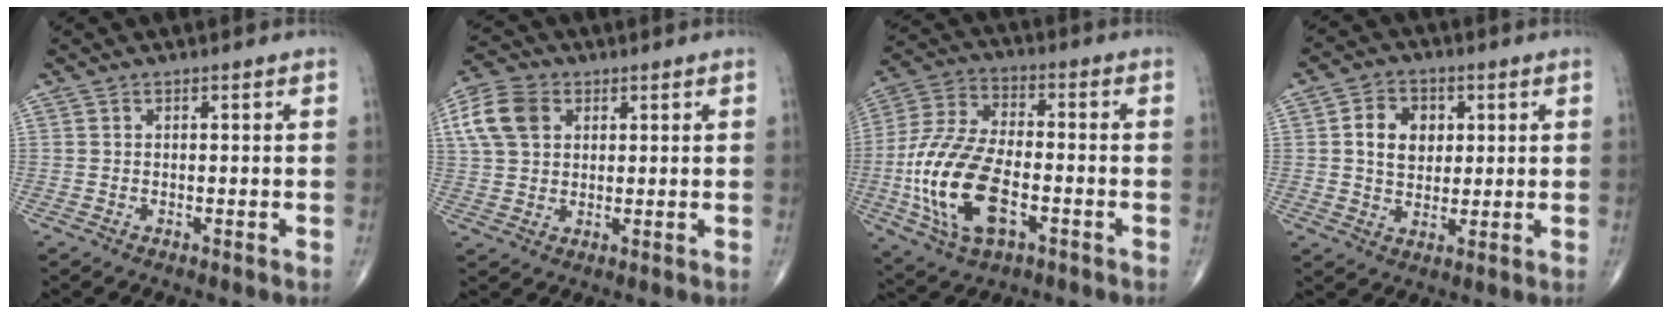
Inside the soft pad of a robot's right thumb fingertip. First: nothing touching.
{"total": 9.6, "force": [3.2, 7.0, 5.8], "torque": [-0.104, 0.007, 0.055]}
{"total": 18.5, "force": [-4.9, 9.5, 15.1], "torque": [-0.308, 0.017, -0.087]}
{"total": 8.2, "force": [1.8, 6.3, 4.9], "torque": [-0.052, -0.002, 0.028]}